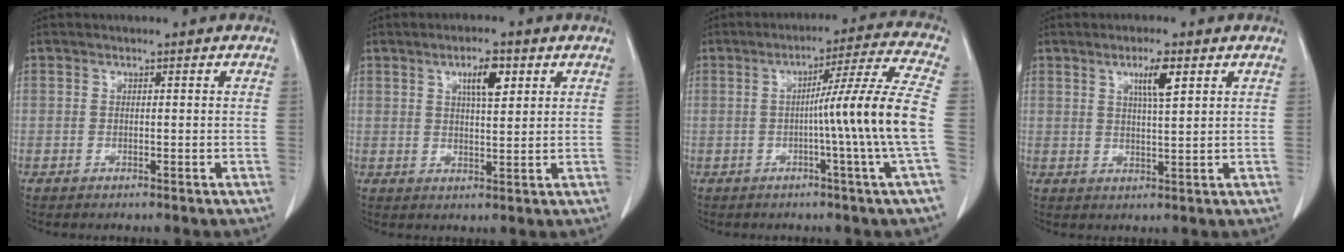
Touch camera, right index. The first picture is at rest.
{"total": 4.9, "force": [2.3, 1.2, 4.2], "torque": [-0.072, 0.000, 0.039]}
{"total": 11.7, "force": [-1.7, -3.0, 11.2], "torque": [-0.163, 0.001, -0.025]}
{"total": 4.5, "force": [2.1, 0.3, 3.9], "torque": [-0.066, -0.002, 0.036]}